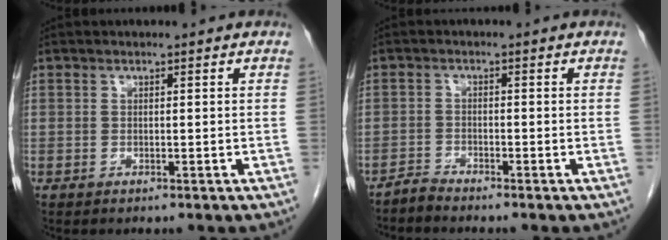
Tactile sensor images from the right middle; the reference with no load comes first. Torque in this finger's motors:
{"motor_torque": [-0.01, 0.14, -0.03, -0.01]}